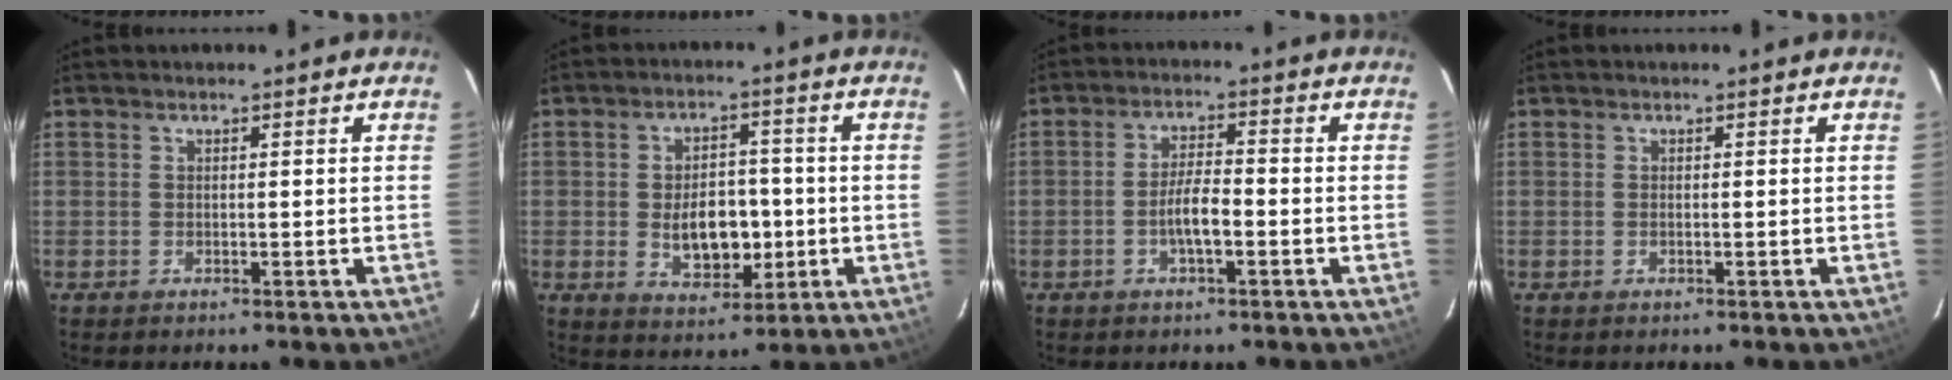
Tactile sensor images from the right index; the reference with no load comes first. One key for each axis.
{"total": 9.1, "fx": -1.2, "fy": 5.9, "fz": 6.9, "tx": -0.125, "ty": 0.006, "tz": -0.003}
{"total": 4.7, "fx": -1.8, "fy": 1.2, "fz": 4.2, "tx": -0.083, "ty": 0.003, "tz": -0.031}
{"total": 0.0}